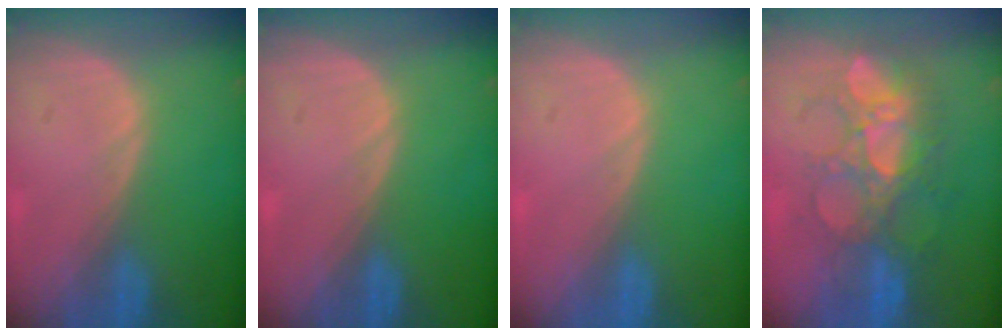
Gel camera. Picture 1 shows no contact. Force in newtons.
{"total": 0.0}
{"total": 0.0}
{"total": 8.8, "press": 8.7, "slide": 1.6}